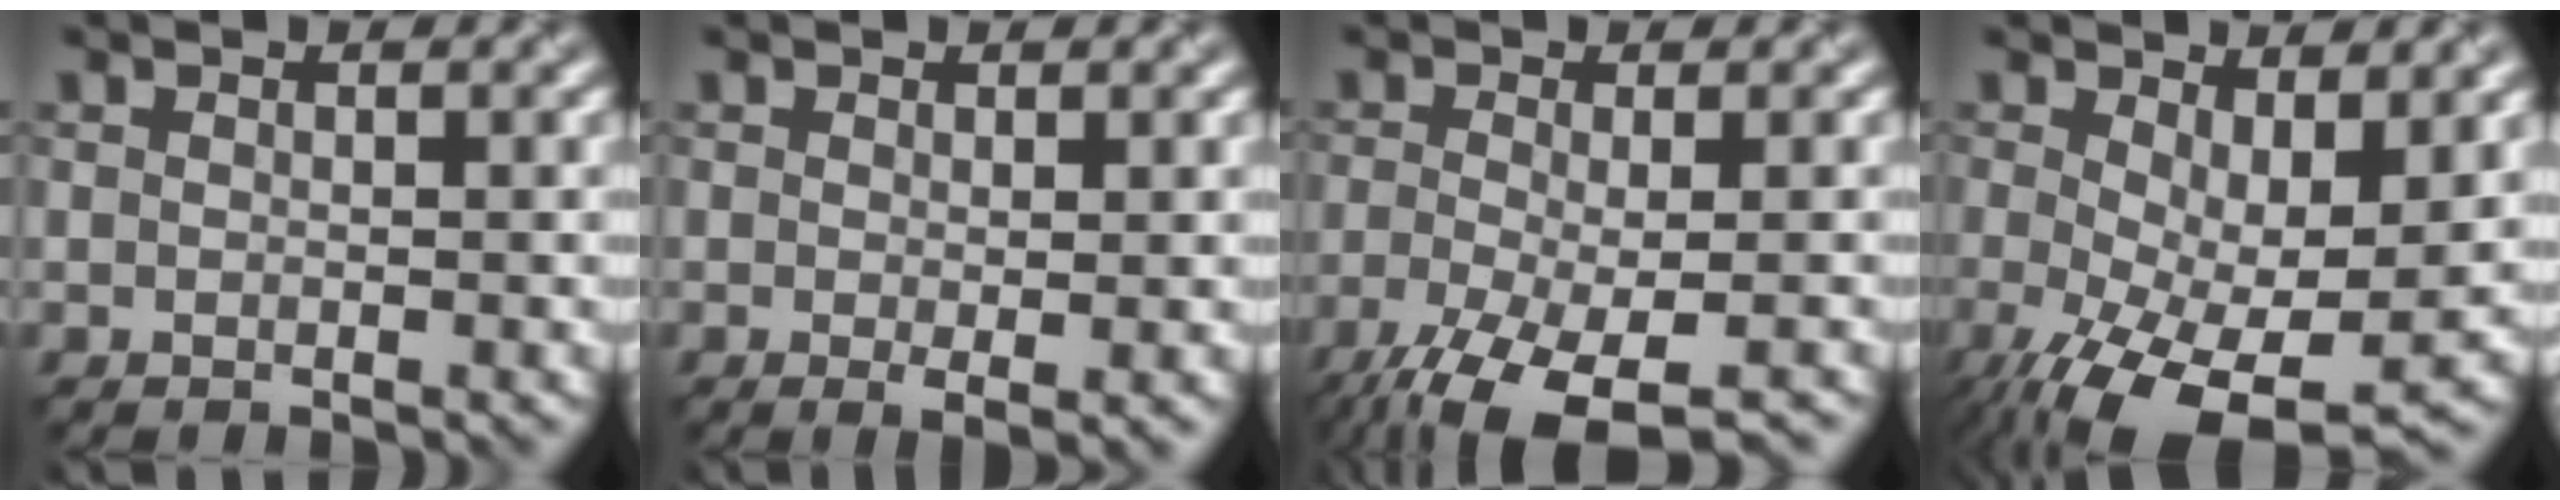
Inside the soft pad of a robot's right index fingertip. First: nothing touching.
{"total": 1.3, "force": [0.0, 0.1, 1.3], "torque": [-0.020, -0.009, -0.001]}
{"total": 7.8, "force": [-4.8, 2.3, 5.7], "torque": [-0.111, -0.026, -0.084]}
{"total": 10.3, "force": [-2.4, 4.5, 8.9], "torque": [-0.169, -0.027, -0.029]}